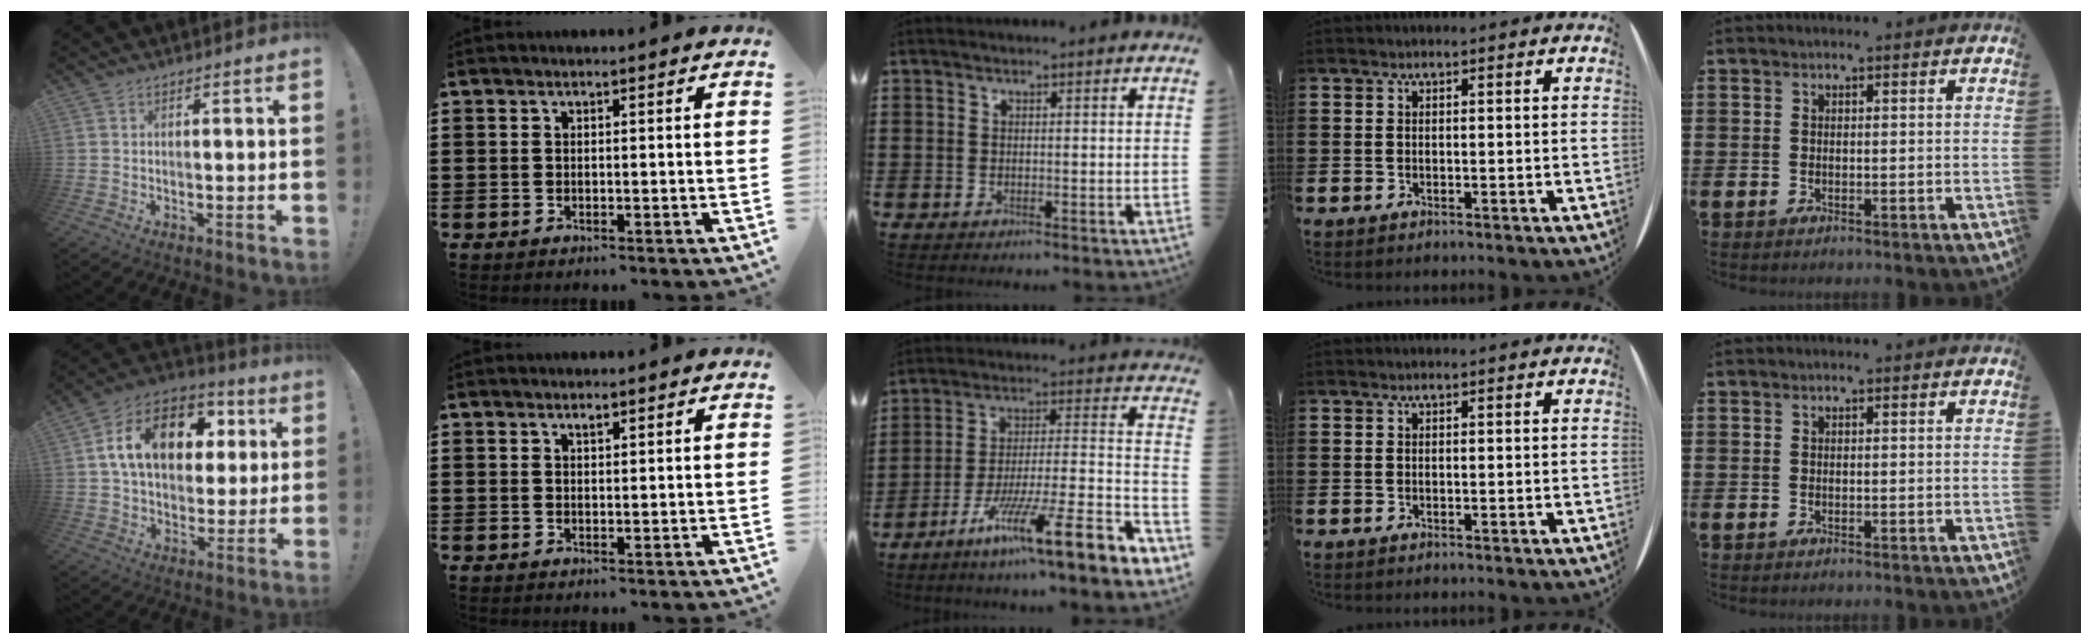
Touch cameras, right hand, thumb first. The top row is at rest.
{"thumb": {"total": 18.0, "force": [5.0, 12.3, 12.1], "torque": [-0.189, -0.002, 0.092]}, "index": {"total": 0.7, "force": [0.5, 0.3, 0.4], "torque": [-0.009, 0.001, 0.010]}, "middle": {"total": 12.8, "force": [-8.7, 0.3, 9.4], "torque": [-0.149, 0.001, -0.159]}}